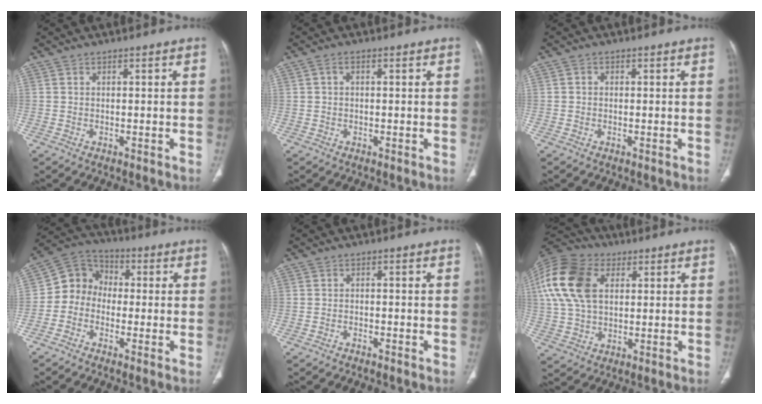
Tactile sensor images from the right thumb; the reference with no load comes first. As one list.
[{"total": 1.1, "force": [0.2, 0.6, 1.0], "torque": [-0.019, 0.004, 0.001]}, {"total": 0.9, "force": [-0.1, 0.8, 0.3], "torque": [0.000, 0.003, -0.006]}, {"total": 8.0, "force": [-1.4, 7.2, 3.3], "torque": [-0.037, 0.041, -0.046]}, {"total": 1.0, "force": [-0.9, 0.3, 0.4], "torque": [-0.014, 0.008, -0.012]}, {"total": 17.3, "force": [4.3, 11.8, 11.9], "torque": [-0.257, 0.013, 0.077]}]